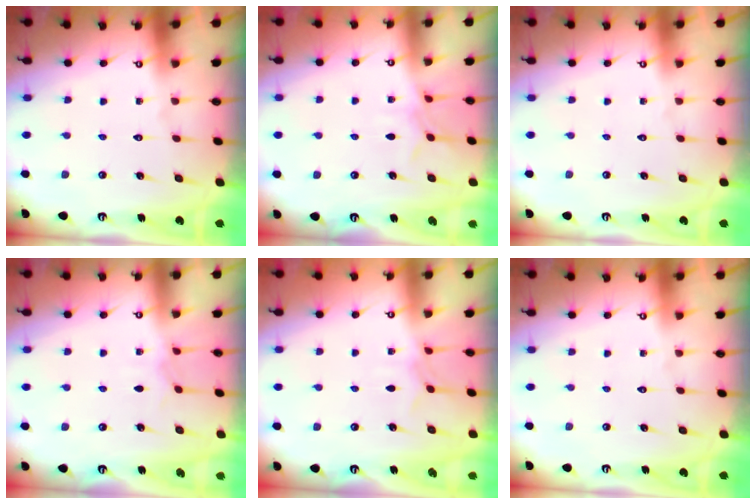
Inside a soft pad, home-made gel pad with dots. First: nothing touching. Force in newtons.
{"total": 5.2, "press": 5.1, "slide": 0.5}
{"total": 0.0}
{"total": 4.5, "press": 4.5, "slide": 0.6}
{"total": 3.3, "press": 3.3, "slide": 0.2}
{"total": 0.0}